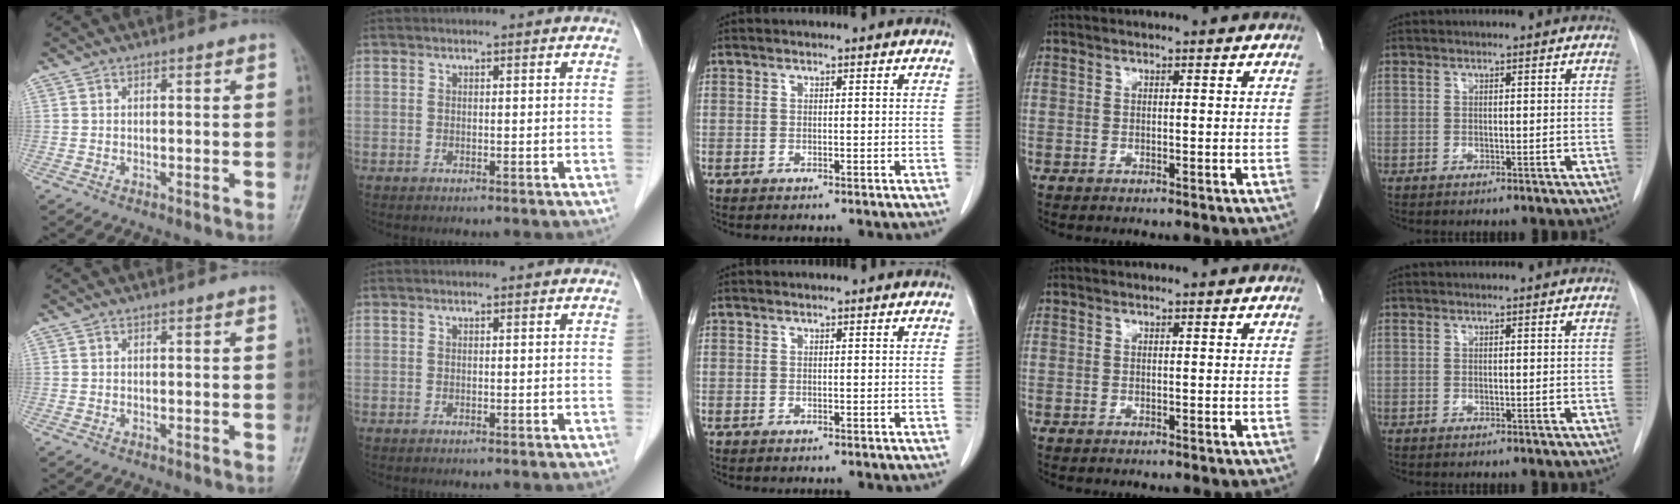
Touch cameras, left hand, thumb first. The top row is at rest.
{}